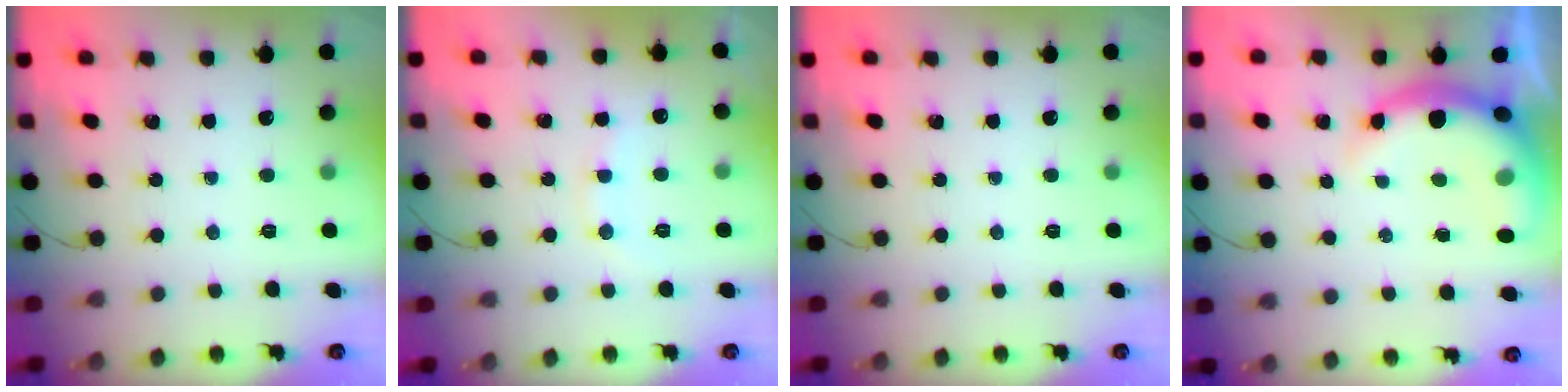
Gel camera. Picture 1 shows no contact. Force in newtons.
{"total": 8.4, "press": 8.3, "slide": 1.2}
{"total": 0.0}
{"total": 10.3, "press": 9.9, "slide": 2.7}